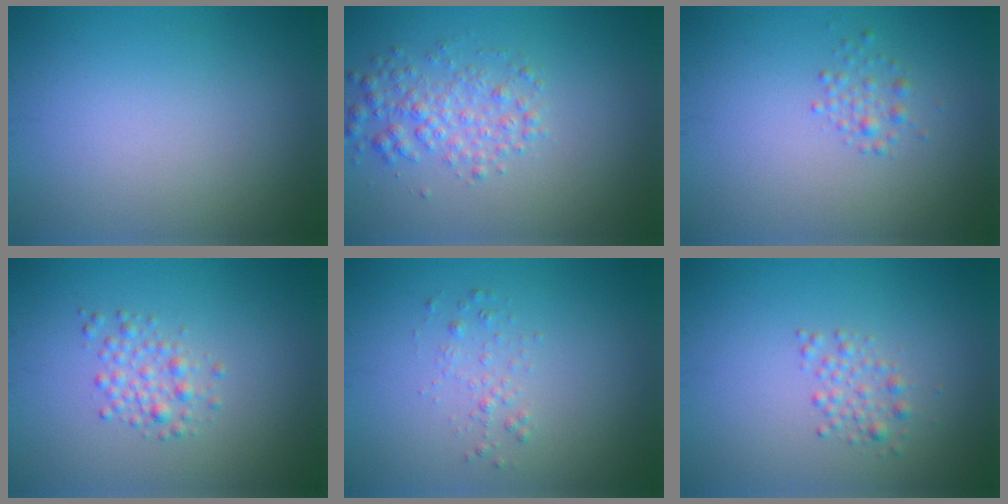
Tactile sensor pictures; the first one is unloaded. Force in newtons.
{"total": 2.9, "press": 2.9, "slide": 0.1}
{"total": 1.3, "press": 1.3, "slide": 0.0}
{"total": 1.9, "press": 1.9, "slide": 0.0}
{"total": 1.1, "press": 1.1, "slide": 0.1}
{"total": 1.5, "press": 1.5, "slide": 0.0}